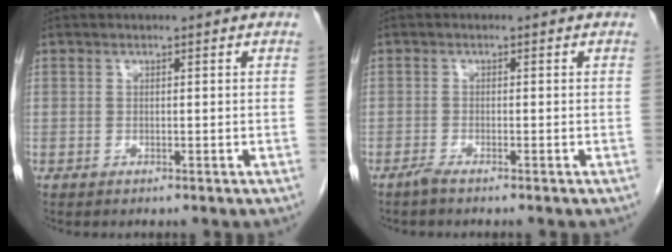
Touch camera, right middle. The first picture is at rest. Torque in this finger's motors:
{"motor_torque": [-0.17, 0.21, -0.03, -0.01]}